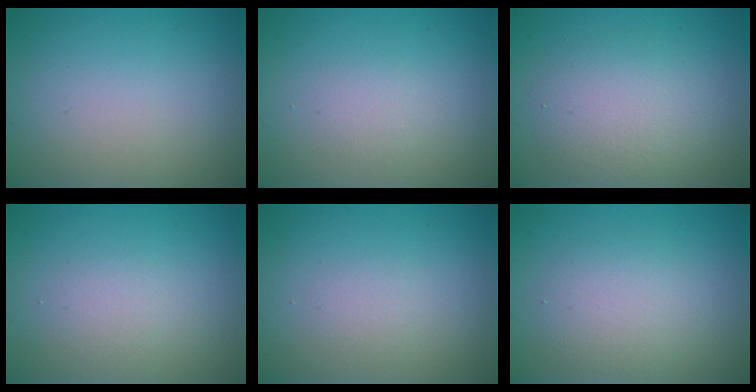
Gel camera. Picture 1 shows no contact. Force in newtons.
{"total": 1.2, "press": 1.2, "slide": 0.1}
{"total": 4.1, "press": 4.1, "slide": 0.2}
{"total": 1.6, "press": 1.6, "slide": 0.1}
{"total": 1.2, "press": 1.2, "slide": 0.1}
{"total": 2.9, "press": 2.9, "slide": 0.3}